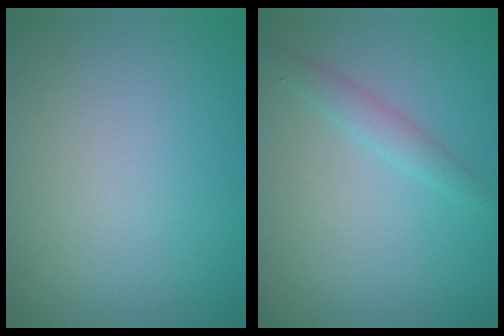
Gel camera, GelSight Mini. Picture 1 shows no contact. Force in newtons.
{"total": 1.6, "press": 1.6, "slide": 0.1}